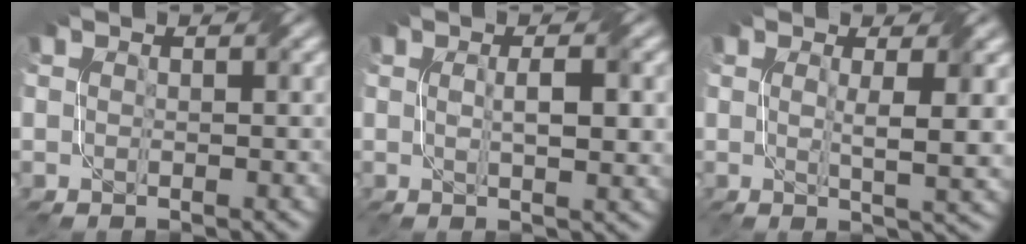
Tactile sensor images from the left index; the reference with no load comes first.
{"total": 3.8, "force": [0.5, 0.7, 3.7], "torque": [-0.062, 0.003, 0.010]}
{"total": 3.9, "force": [0.8, 0.7, 3.8], "torque": [-0.059, -0.007, 0.014]}